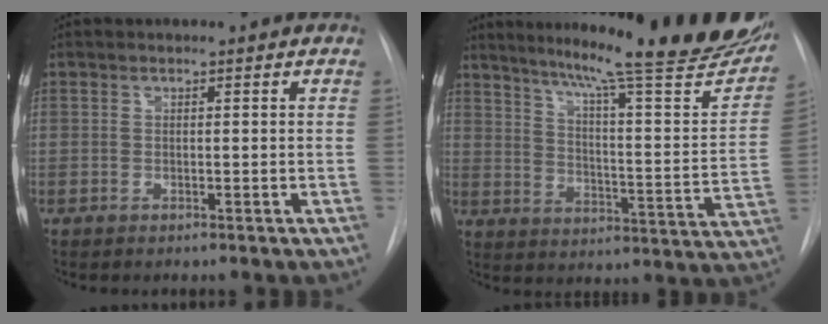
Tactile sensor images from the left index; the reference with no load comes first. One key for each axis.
{"total": 27.6, "fx": 22.9, "fy": 2.0, "fz": 15.3, "tx": -0.224, "ty": -0.064, "tz": 0.292}